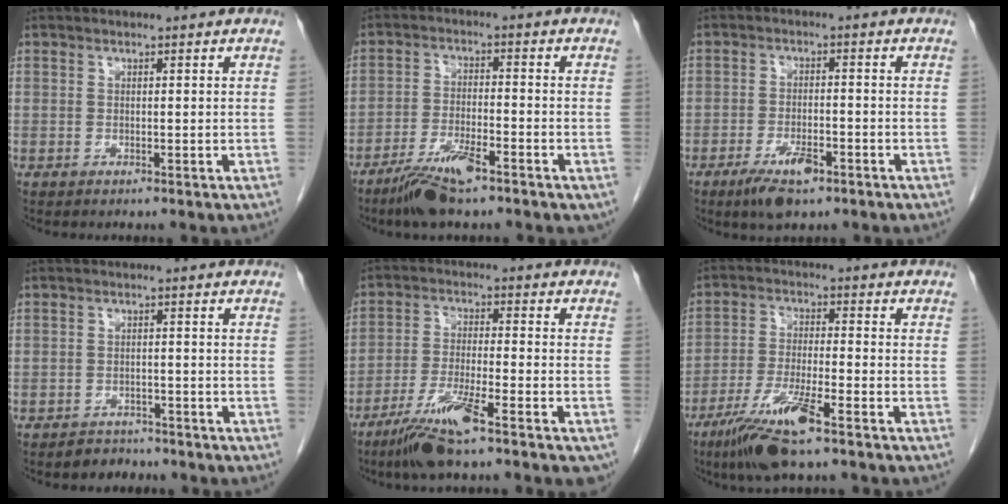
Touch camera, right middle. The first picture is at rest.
{"total": 7.6, "force": [-5.1, 1.5, 5.3], "torque": [-0.106, -0.012, -0.091]}
{"total": 5.8, "force": [-3.6, 1.9, 4.2], "torque": [-0.079, -0.005, -0.057]}
{"total": 2.7, "force": [-2.3, 1.5, -0.2], "torque": [-0.003, 0.006, -0.034]}
{"total": 10.6, "force": [-6.8, 0.7, 8.2], "torque": [-0.148, -0.021, -0.119]}
{"total": 9.8, "force": [-6.3, 0.7, 7.5], "torque": [-0.152, -0.023, -0.117]}